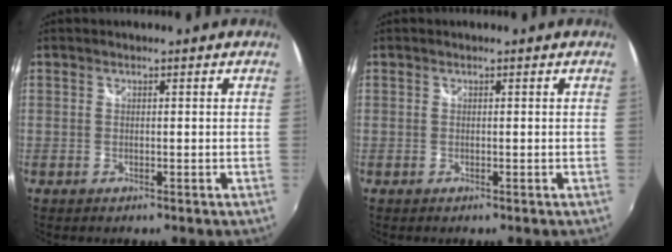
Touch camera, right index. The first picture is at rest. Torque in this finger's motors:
{"motor_torque": [0.27, 0.27, 0.00, 0.00]}